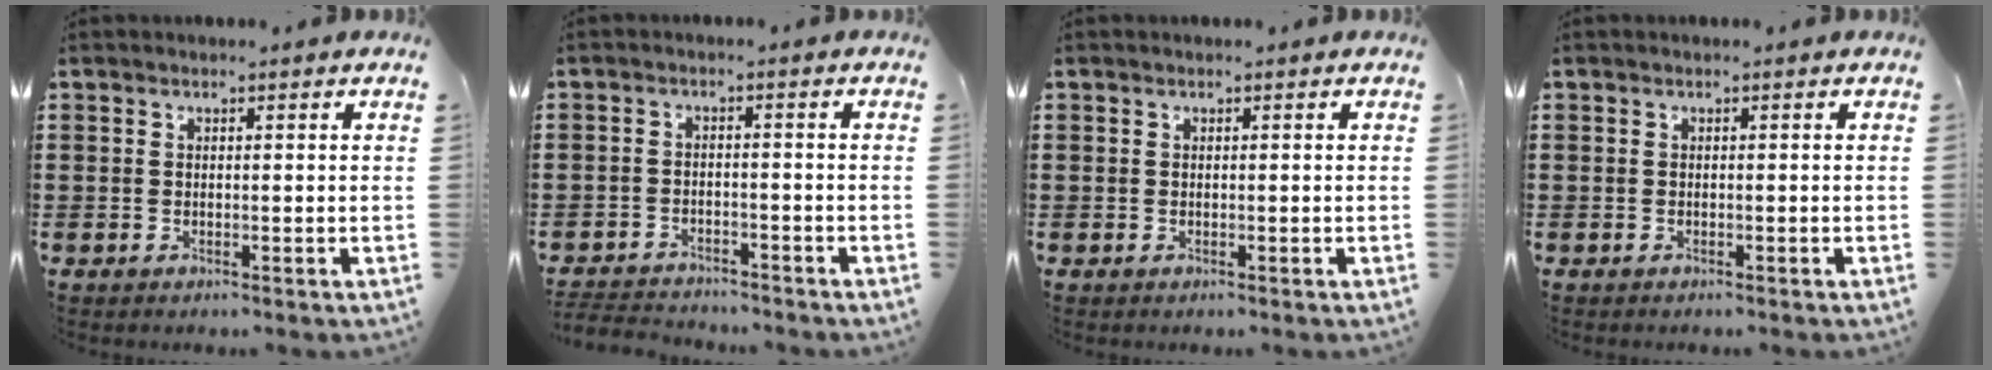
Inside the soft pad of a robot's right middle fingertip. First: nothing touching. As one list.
[{"total": 2.8, "force": [-2.8, 0.4, 0.0], "torque": [-0.006, -0.001, -0.060]}, {"total": 0.0}, {"total": 0.0}]